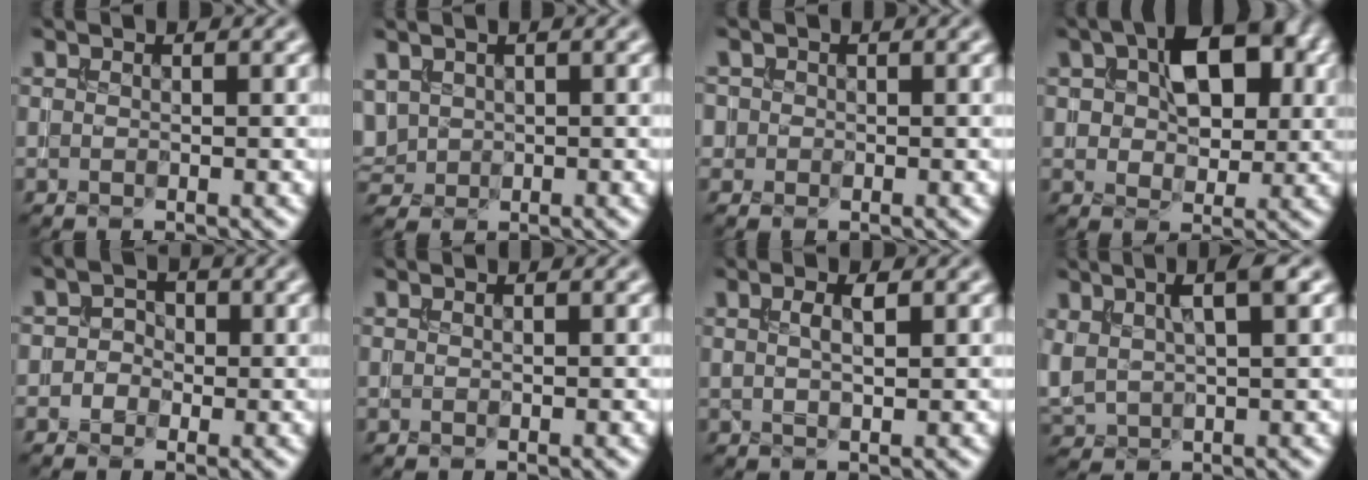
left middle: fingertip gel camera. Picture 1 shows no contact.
{"total": 2.1, "force": [0.4, 1.8, 1.1], "torque": [-0.029, 0.000, 0.015]}
{"total": 0.9, "force": [-0.2, 0.9, -0.1], "torque": [0.015, -0.003, -0.004]}
{"total": 7.1, "force": [1.9, 4.3, 5.3], "torque": [-0.083, 0.008, 0.022]}
{"total": 1.9, "force": [-0.6, 1.7, 0.5], "torque": [0.016, 0.004, -0.016]}
{"total": 0.0}
{"total": 1.6, "force": [0.5, 0.4, 1.5], "torque": [-0.024, 0.001, 0.011]}
{"total": 5.0, "force": [2.0, 2.0, 4.1], "torque": [-0.093, 0.009, 0.043]}